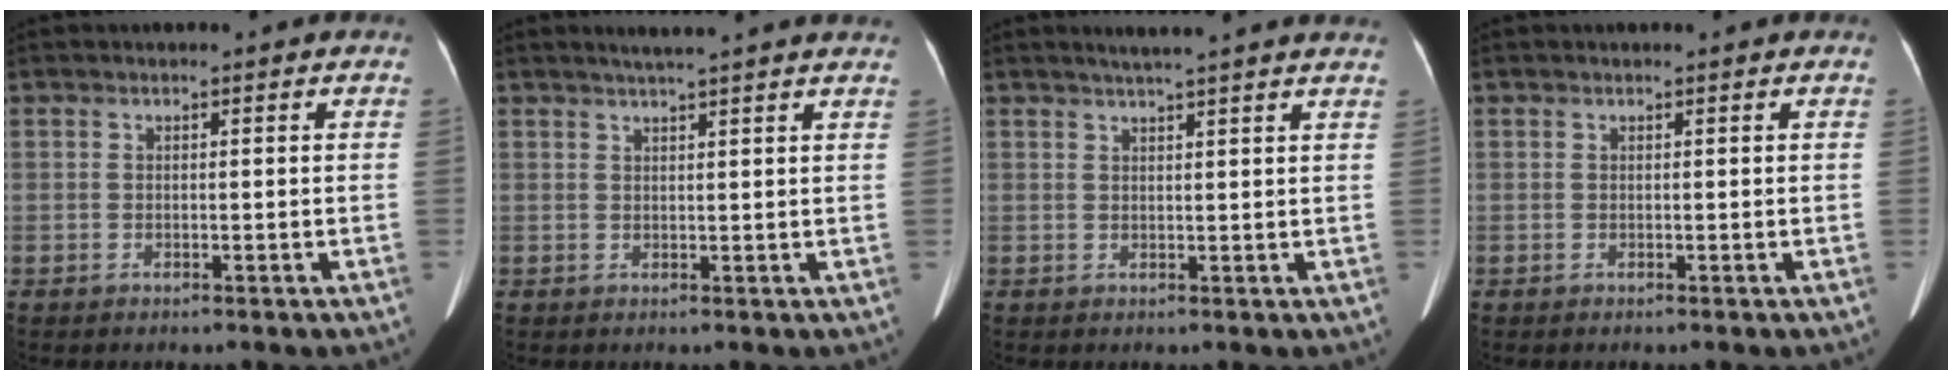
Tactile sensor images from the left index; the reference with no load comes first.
{"total": 8.6, "force": [7.5, -0.1, 4.2], "torque": [-0.060, 0.025, 0.083]}
{"total": 9.6, "force": [8.4, -0.2, 4.6], "torque": [-0.066, 0.023, 0.091]}
{"total": 0.0}